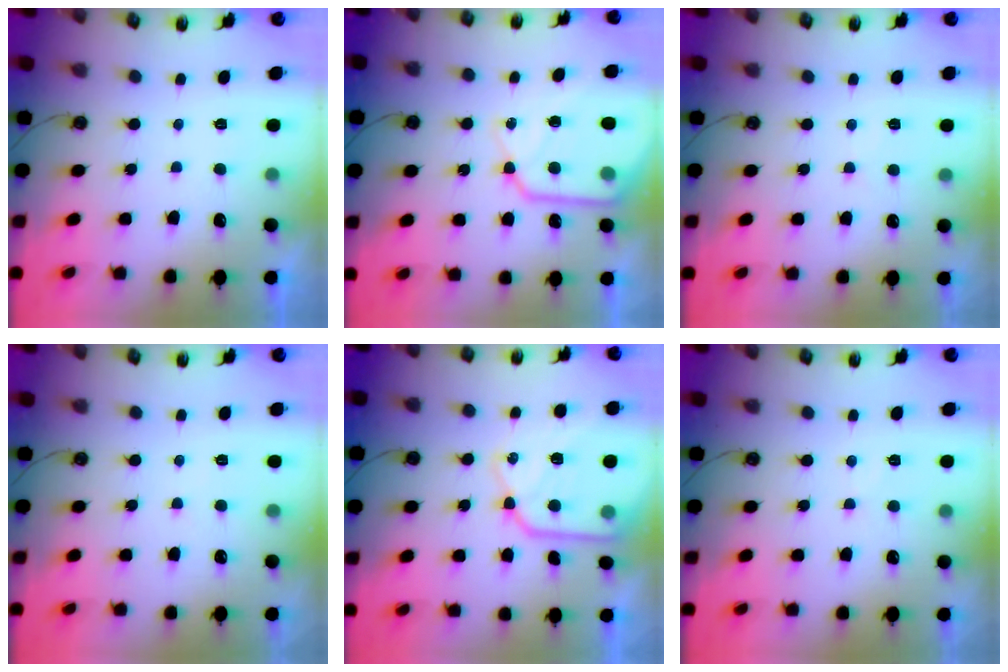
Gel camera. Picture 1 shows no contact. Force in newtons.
{"total": 15.0, "press": 14.9, "slide": 1.3}
{"total": 5.6, "press": 5.6, "slide": 0.9}
{"total": 2.1, "press": 2.0, "slide": 0.4}
{"total": 19.1, "press": 19.1, "slide": 1.6}
{"total": 4.7, "press": 4.7, "slide": 0.6}